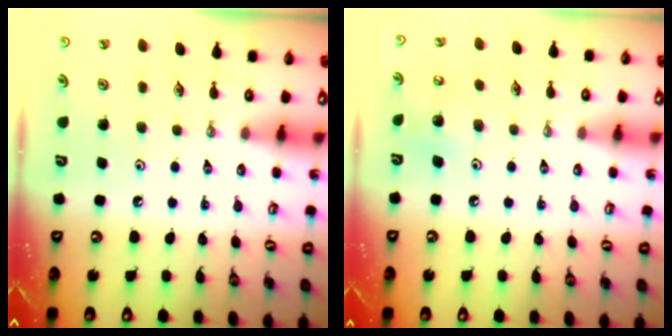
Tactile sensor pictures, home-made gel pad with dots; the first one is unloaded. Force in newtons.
{"total": 8.0, "press": 8.0, "slide": 0.4}